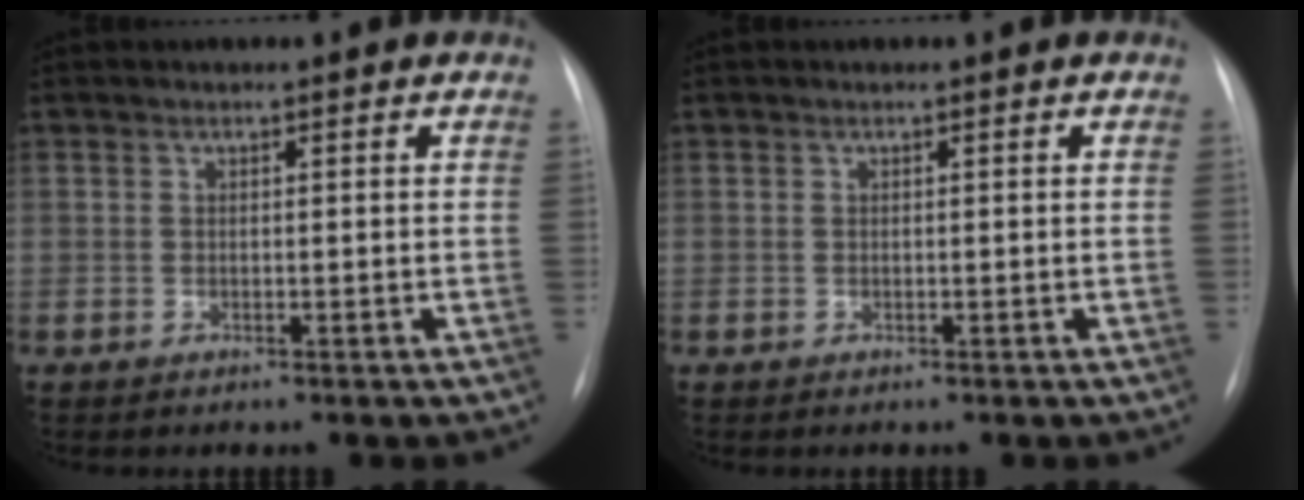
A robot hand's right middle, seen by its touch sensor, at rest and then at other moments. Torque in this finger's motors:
{"motor_torque": [0.38, -0.43, -0.06, -0.01]}